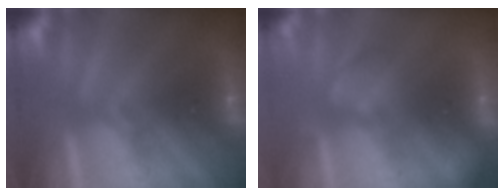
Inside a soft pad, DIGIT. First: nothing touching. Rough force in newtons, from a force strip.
{"total": 2.4}